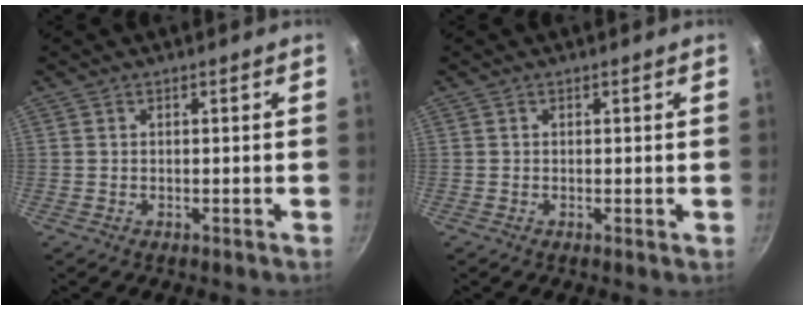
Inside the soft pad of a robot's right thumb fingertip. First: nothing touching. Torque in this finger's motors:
{"motor_torque": [-0.17, -0.06, -0.49, -0.01, -0.07]}